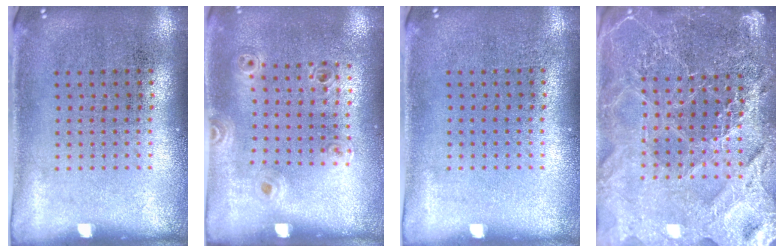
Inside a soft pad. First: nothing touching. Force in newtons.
{"total": 0.9, "press": 0.8, "slide": 0.3}
{"total": 0.0}
{"total": 5.0, "press": 4.5, "slide": 2.1}